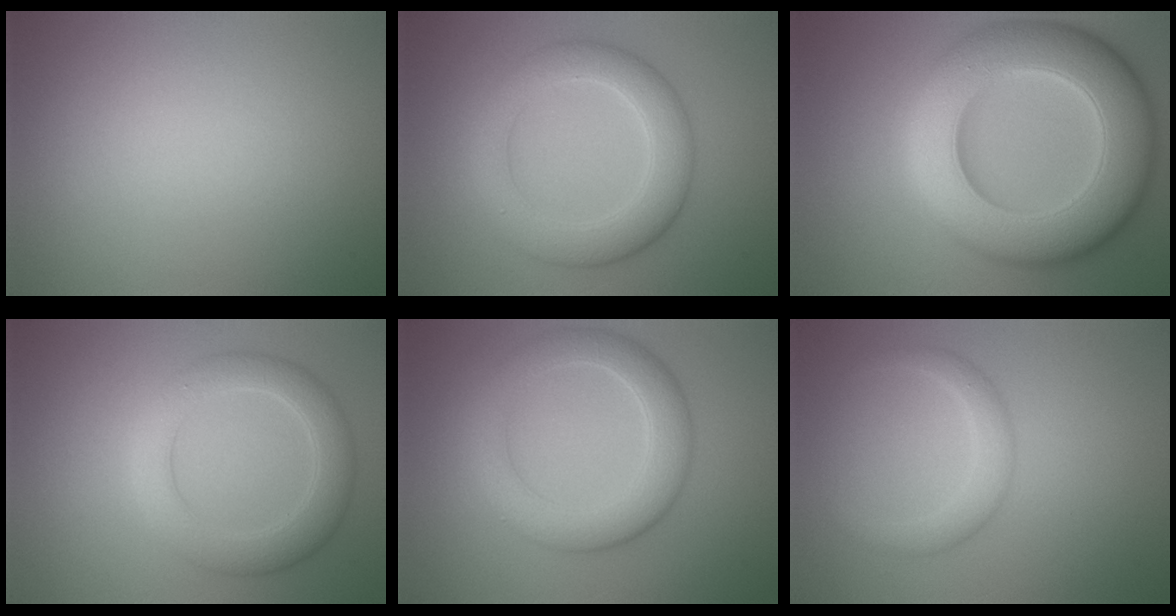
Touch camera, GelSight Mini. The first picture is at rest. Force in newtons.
{"total": 5.4, "press": 5.4, "slide": 0.2}
{"total": 13.2, "press": 13.0, "slide": 2.1}
{"total": 4.5, "press": 4.5, "slide": 0.3}
{"total": 5.3, "press": 5.3, "slide": 0.3}
{"total": 2.2, "press": 2.2, "slide": 0.1}